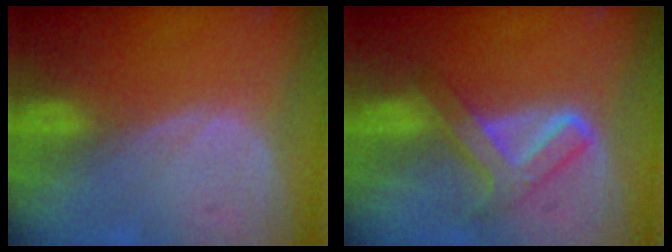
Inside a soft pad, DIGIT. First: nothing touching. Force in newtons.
{"total": 6.4, "press": 6.4, "slide": 0.4}